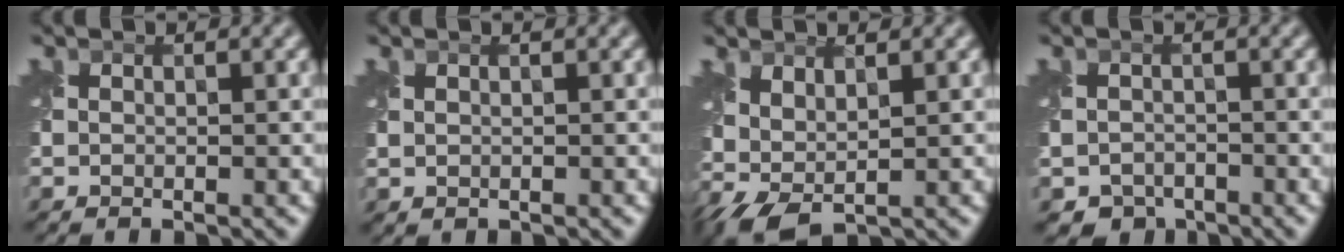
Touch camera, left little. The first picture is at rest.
{"total": 0.6, "force": [0.5, 0.0, -0.4], "torque": [0.009, 0.008, 0.011]}
{"total": 3.0, "force": [0.9, 1.5, 2.4], "torque": [-0.053, 0.007, 0.021]}
{"total": 2.1, "force": [-1.5, 1.4, -0.2], "torque": [0.014, -0.002, -0.030]}